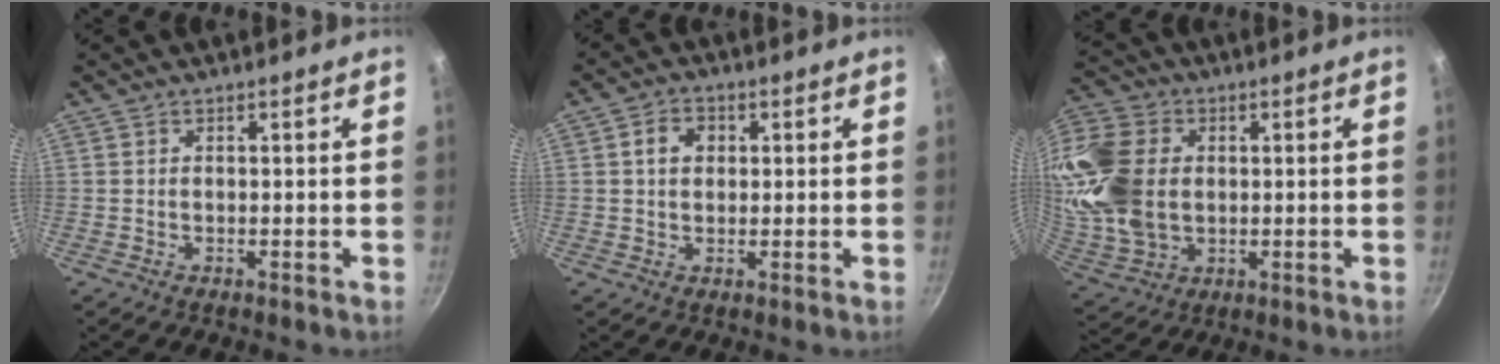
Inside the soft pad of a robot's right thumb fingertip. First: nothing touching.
{"total": 4.5, "force": [0.9, 3.5, 2.6], "torque": [-0.025, 0.008, 0.010]}
{"total": 20.4, "force": [2.0, 15.3, 13.3], "torque": [-0.278, 0.002, 0.044]}